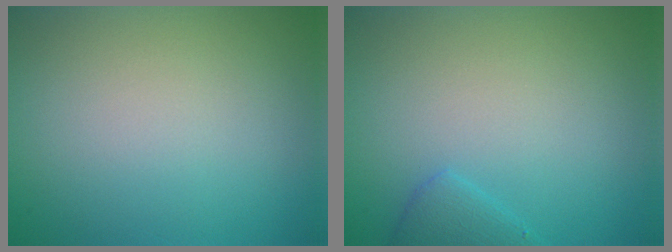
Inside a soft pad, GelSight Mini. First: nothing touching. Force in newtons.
{"total": 1.5, "press": 1.5, "slide": 0.1}